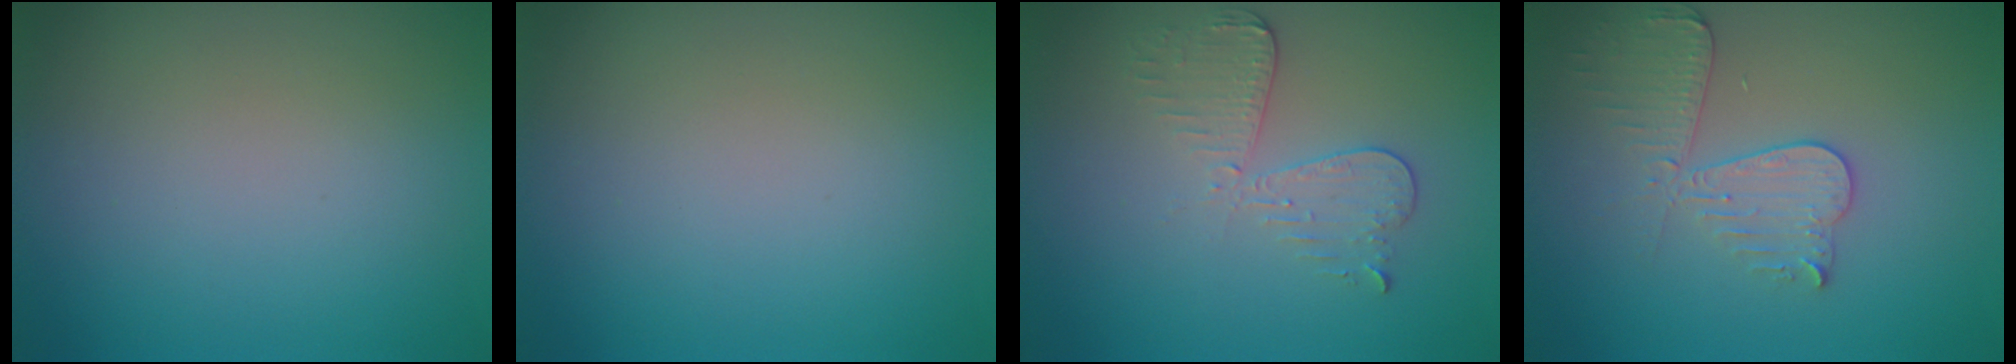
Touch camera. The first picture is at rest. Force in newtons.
{"total": 0.0}
{"total": 3.0, "press": 2.7, "slide": 1.2}
{"total": 3.5, "press": 3.5, "slide": 0.3}